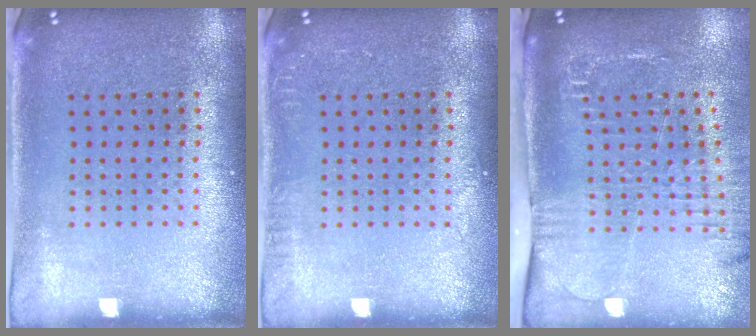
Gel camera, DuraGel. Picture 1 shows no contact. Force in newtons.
{"total": 0.8, "press": 0.8, "slide": 0.0}
{"total": 2.6, "press": 2.0, "slide": 1.6}